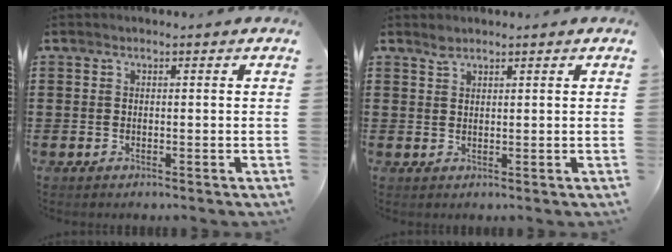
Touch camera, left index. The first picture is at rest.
{"total": 1.4, "force": [1.3, 0.5, 0.4], "torque": [-0.011, 0.002, 0.024]}